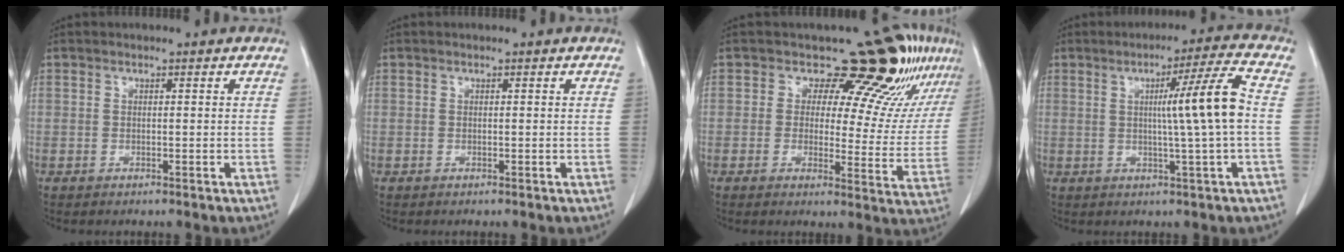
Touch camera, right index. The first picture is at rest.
{"total": 0.0}
{"total": 14.3, "force": [10.2, 5.5, 8.4], "torque": [-0.075, -0.023, 0.105]}
{"total": 9.0, "force": [0.7, -1.9, 8.8], "torque": [-0.132, -0.001, 0.013]}